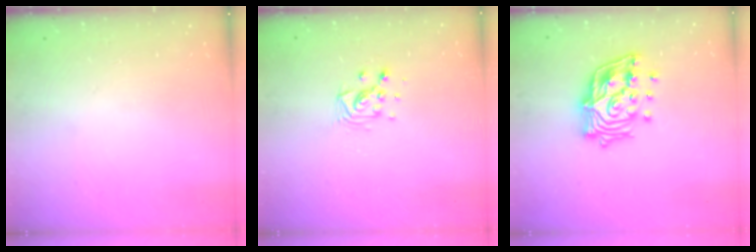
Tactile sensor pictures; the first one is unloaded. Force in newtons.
{"total": 7.7, "press": 7.3, "slide": 2.4}
{"total": 17.1, "press": 16.9, "slide": 2.5}